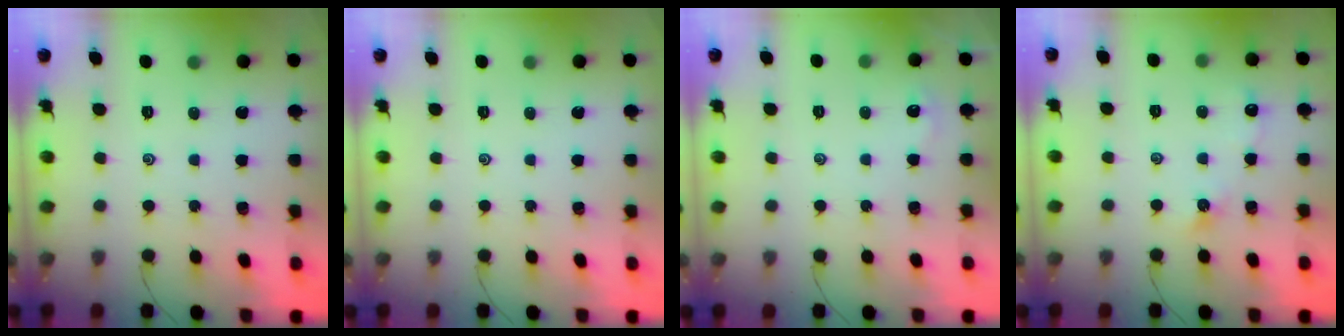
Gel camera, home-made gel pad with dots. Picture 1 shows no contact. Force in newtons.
{"total": 0.0}
{"total": 2.7, "press": 2.7, "slide": 0.3}
{"total": 5.2, "press": 5.1, "slide": 0.5}